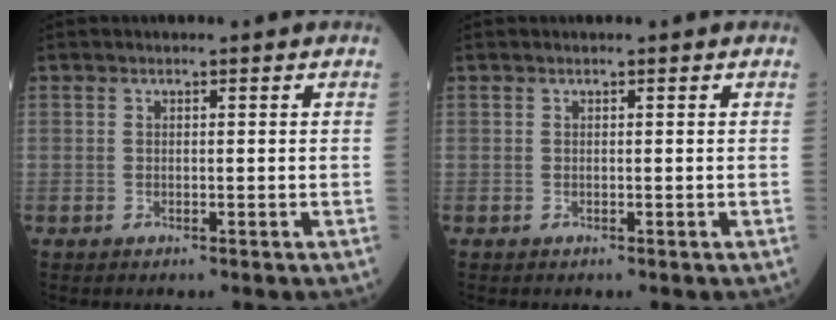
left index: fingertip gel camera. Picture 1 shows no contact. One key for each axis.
{"total": 0.0}